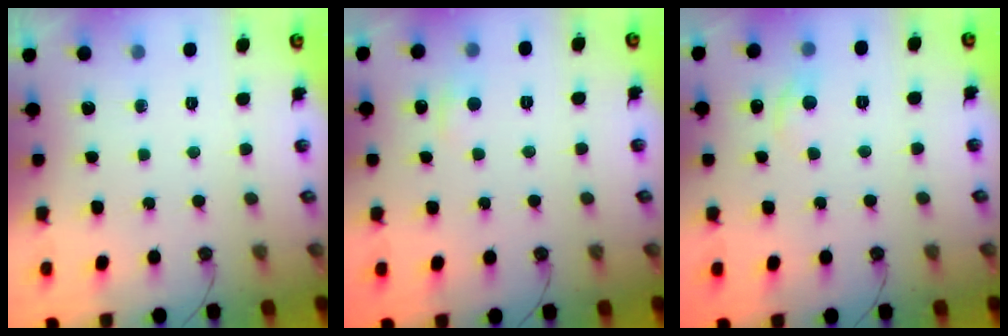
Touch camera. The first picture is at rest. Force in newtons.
{"total": 2.7, "press": 2.7, "slide": 0.5}
{"total": 1.3, "press": 1.0, "slide": 0.7}